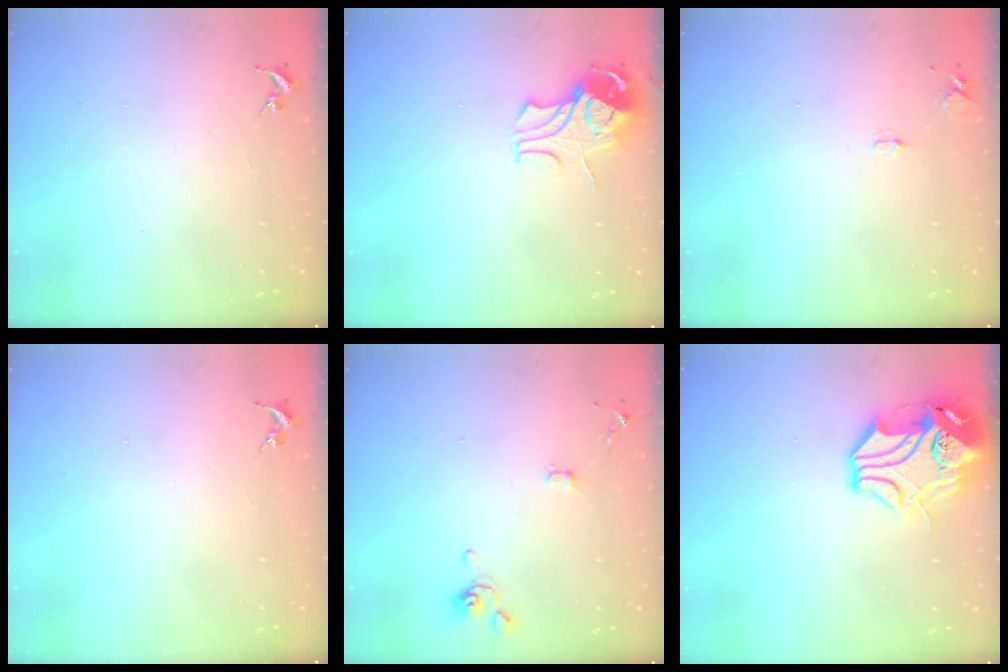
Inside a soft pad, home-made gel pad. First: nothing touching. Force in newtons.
{"total": 9.4, "press": 9.4, "slide": 1.1}
{"total": 5.2, "press": 5.1, "slide": 0.8}
{"total": 0.0}
{"total": 4.6, "press": 4.6, "slide": 0.7}
{"total": 14.5, "press": 14.3, "slide": 1.9}